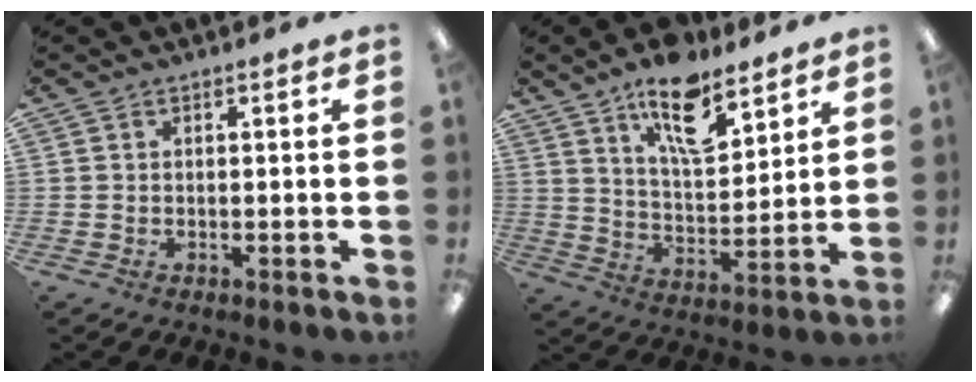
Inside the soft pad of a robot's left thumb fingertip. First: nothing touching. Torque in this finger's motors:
{"motor_torque": [0.36, 0.24, 1.18, -1.54, 0.34]}